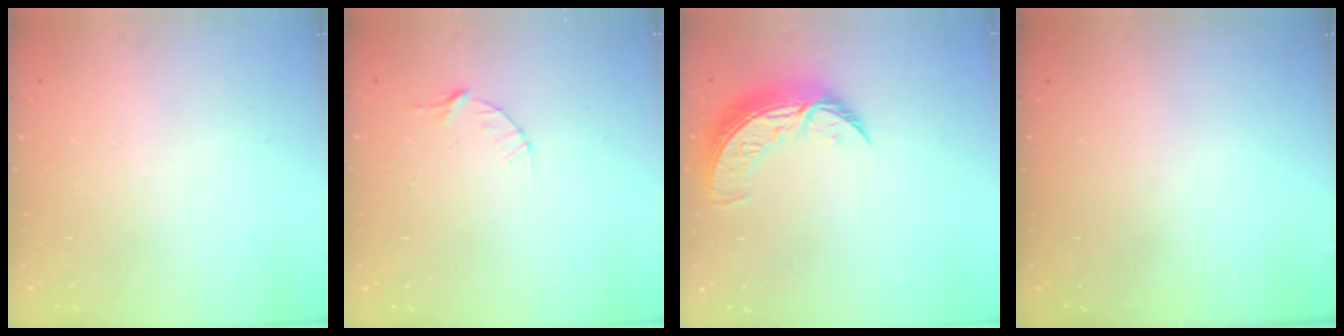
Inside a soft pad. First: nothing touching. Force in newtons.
{"total": 4.1, "press": 4.1, "slide": 0.4}
{"total": 9.7, "press": 9.7, "slide": 0.8}
{"total": 0.0}